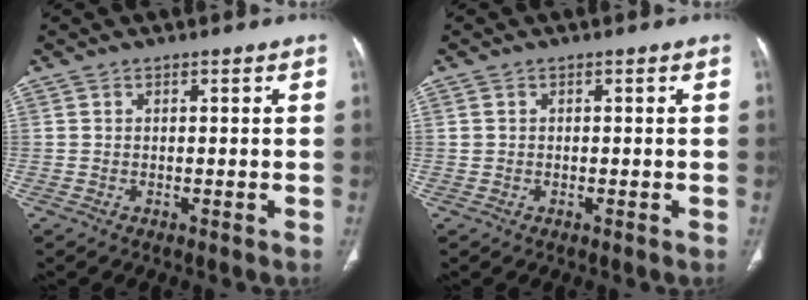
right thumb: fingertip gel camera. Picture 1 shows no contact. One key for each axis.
{"total": 0.6, "fx": 0.0, "fy": 0.6, "fz": 0.2, "tx": -0.002, "ty": 0.002, "tz": 0.002}